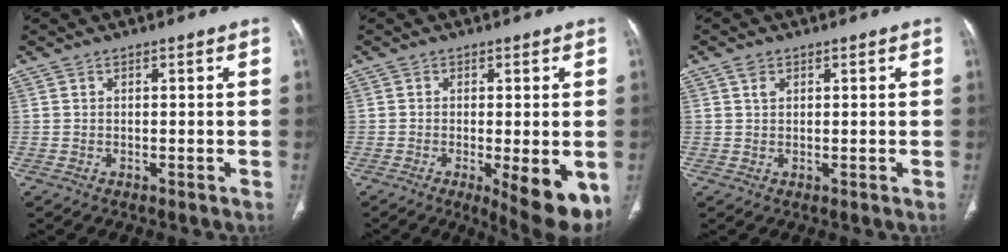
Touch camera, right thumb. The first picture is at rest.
{"total": 9.8, "force": [-3.2, 2.8, 8.9], "torque": [-0.114, -0.019, -0.039]}
{"total": 1.6, "force": [0.8, 1.1, 0.8], "torque": [-0.010, 0.000, 0.014]}